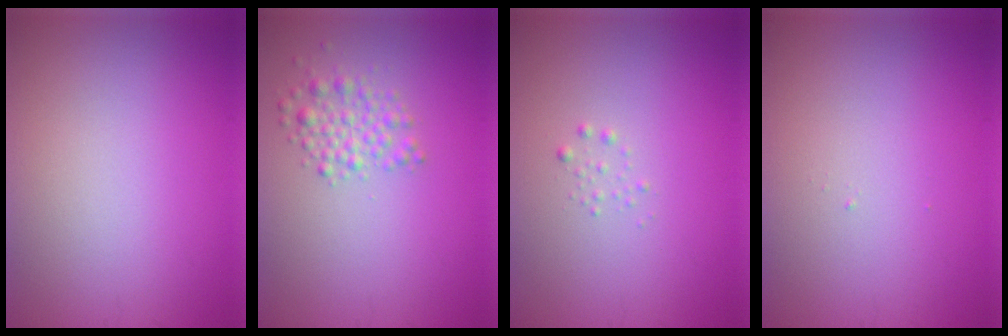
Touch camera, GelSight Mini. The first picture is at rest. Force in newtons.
{"total": 2.3, "press": 2.3, "slide": 0.1}
{"total": 0.6, "press": 0.6, "slide": 0.0}
{"total": 0.0}